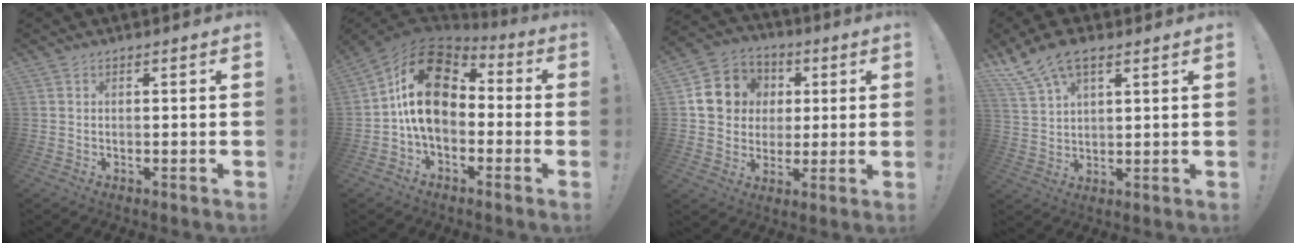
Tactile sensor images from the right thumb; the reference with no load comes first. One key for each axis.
{"total": 18.4, "fx": 2.6, "fy": 12.6, "fz": 13.2, "tx": -0.219, "ty": 0.010, "tz": 0.048}
{"total": 14.0, "fx": 2.6, "fy": 12.8, "fz": 5.2, "tx": -0.061, "ty": 0.005, "tz": 0.064}
{"total": 9.5, "fx": 6.2, "fy": 4.2, "fz": 5.8, "tx": -0.125, "ty": -0.022, "tz": 0.121}